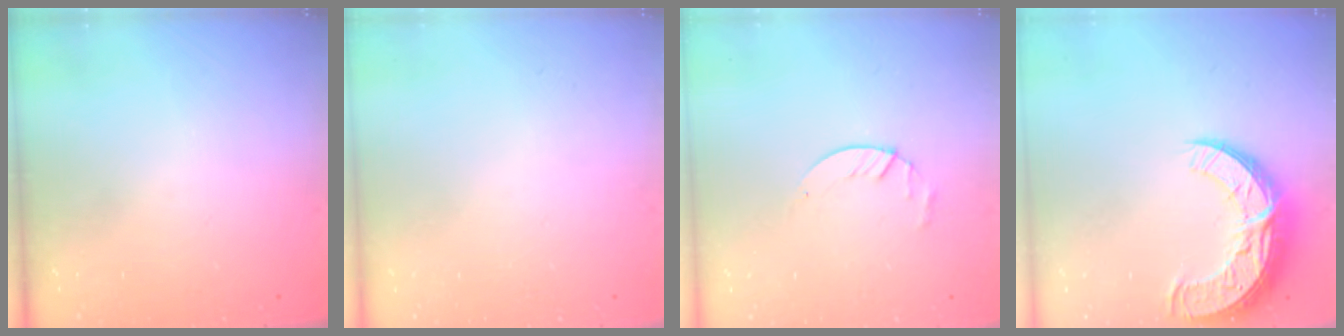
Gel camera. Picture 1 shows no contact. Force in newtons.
{"total": 0.0}
{"total": 2.9, "press": 2.9, "slide": 0.4}
{"total": 13.9, "press": 13.9, "slide": 1.3}